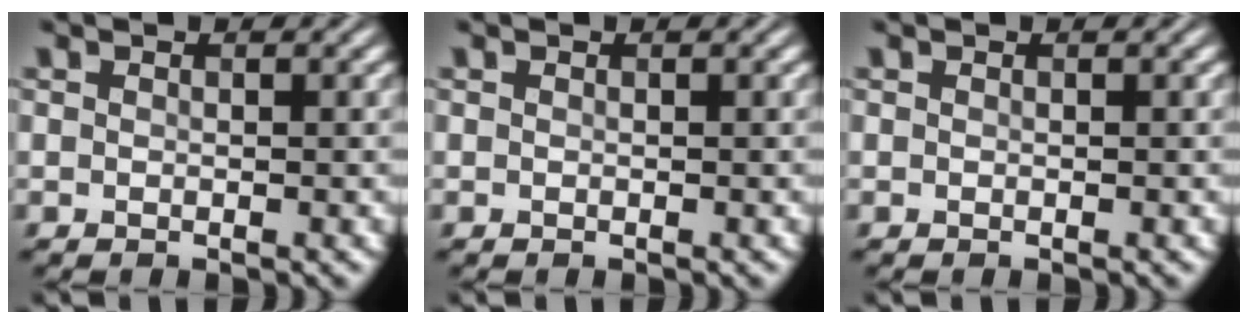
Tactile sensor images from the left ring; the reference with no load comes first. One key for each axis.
{"total": 0.0}
{"total": 0.0}